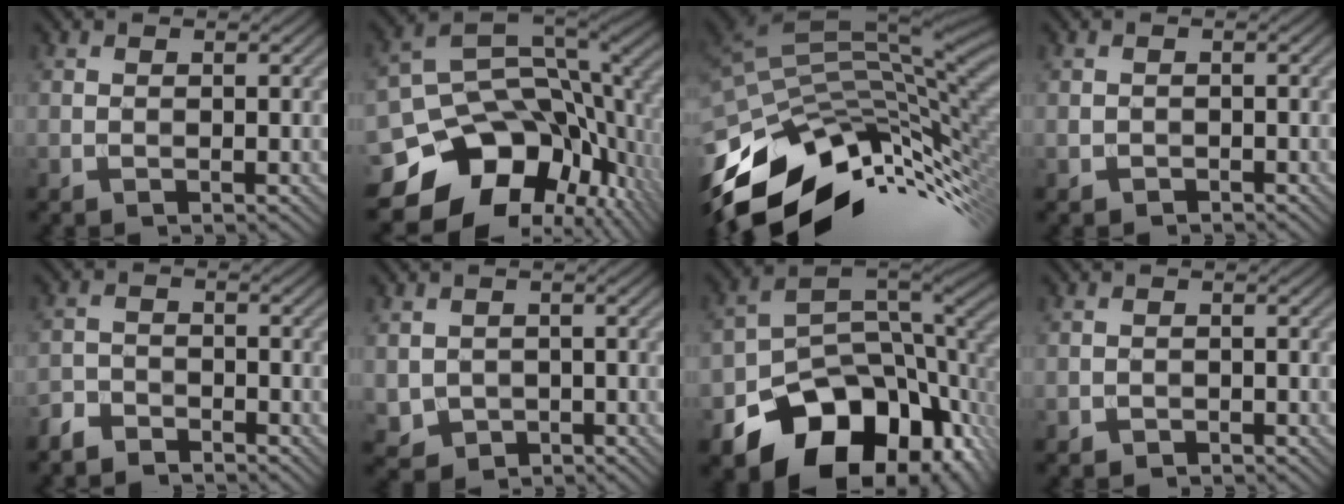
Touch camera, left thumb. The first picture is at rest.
{"total": 16.3, "force": [-6.3, 11.4, 9.8], "torque": [-0.208, -0.041, -0.081]}
{"total": 14.6, "force": [-7.5, 6.8, 10.5], "torque": [-0.224, -0.006, -0.129]}
{"total": 0.7, "force": [-0.5, 0.4, -0.3], "torque": [0.006, -0.002, -0.010]}
{"total": 3.1, "force": [-3.0, 0.7, 0.1], "torque": [-0.003, -0.001, -0.069]}
{"total": 2.2, "force": [-0.3, 2.1, 0.5], "torque": [-0.028, -0.010, 0.001]}
{"total": 15.1, "force": [-7.9, 9.5, 8.7], "torque": [-0.145, -0.033, -0.120]}
{"total": 0.8, "force": [-0.7, 0.2, -0.4], "torque": [0.008, -0.001, -0.012]}